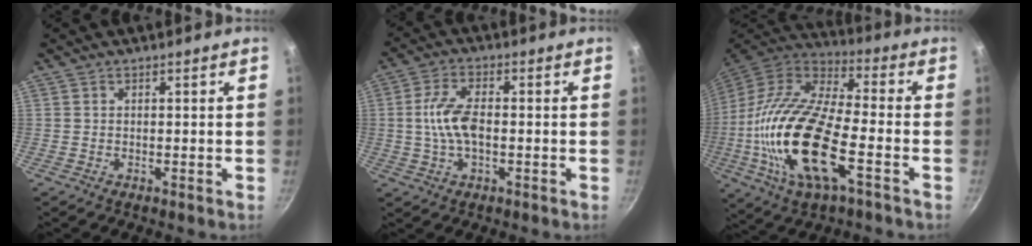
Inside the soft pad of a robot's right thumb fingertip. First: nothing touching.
{"total": 7.9, "force": [-0.2, 3.8, 6.9], "torque": [-0.148, 0.014, -0.007]}
{"total": 25.3, "force": [-6.9, 9.8, 22.3], "torque": [-0.490, 0.008, -0.124]}